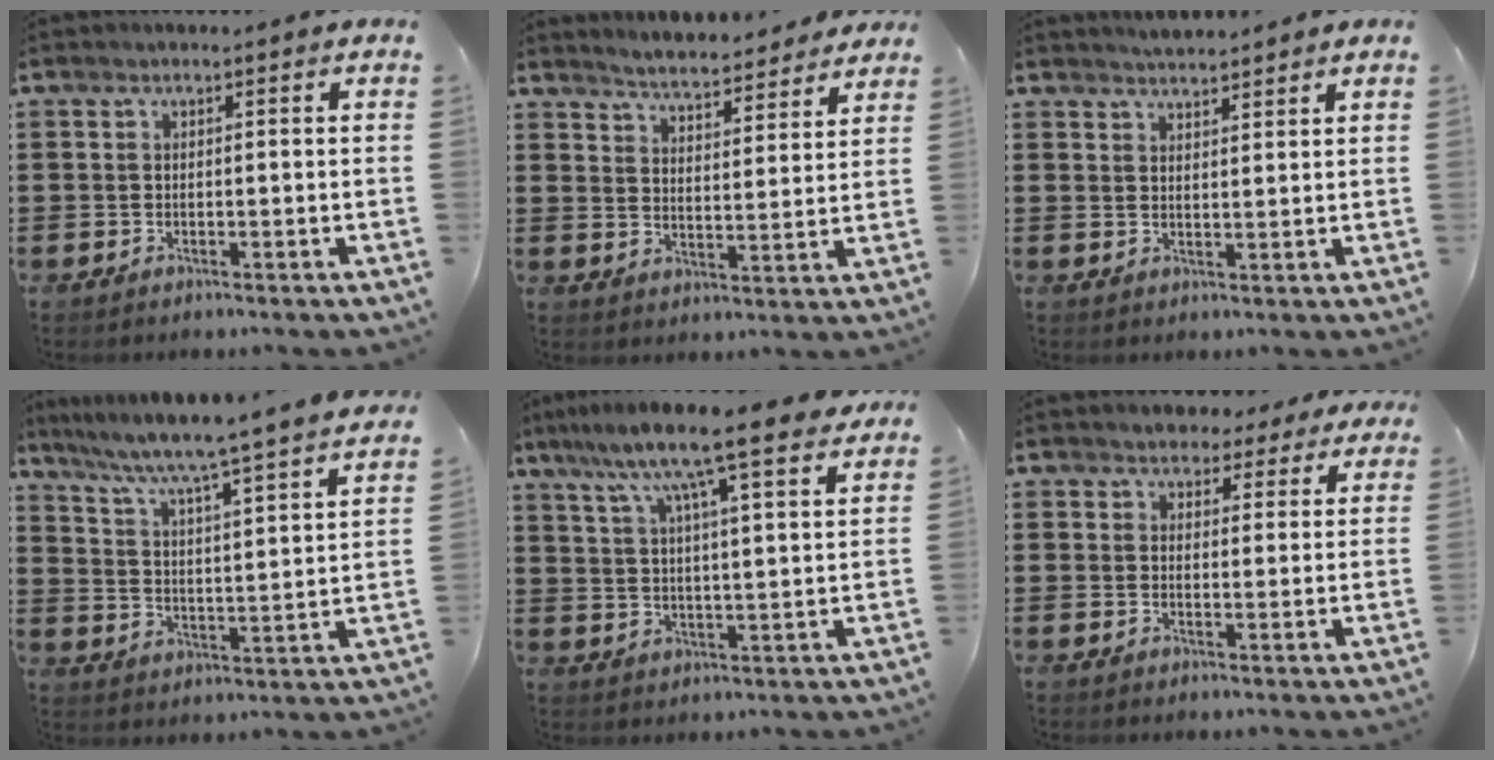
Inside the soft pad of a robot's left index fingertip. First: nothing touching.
{"total": 4.4, "force": [4.4, -0.1, 0.4], "torque": [-0.031, -0.031, 0.074]}
{"total": 2.5, "force": [2.5, 0.0, -0.1], "torque": [-0.004, -0.003, 0.049]}
{"total": 5.1, "force": [4.3, -1.0, 2.4], "torque": [-0.067, -0.051, 0.060]}
{"total": 10.2, "force": [8.2, 0.6, 6.1], "torque": [-0.139, -0.039, 0.135]}
{"total": 3.7, "force": [3.2, 1.8, 0.1], "torque": [-0.011, -0.004, 0.058]}